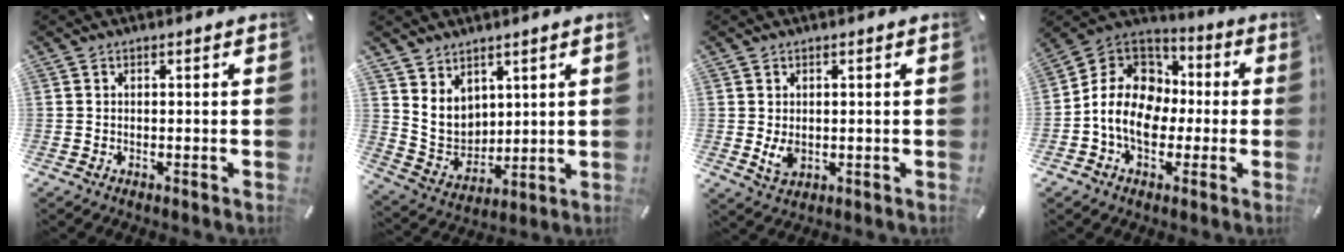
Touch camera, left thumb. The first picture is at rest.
{"total": 8.6, "force": [4.7, 6.9, 1.9], "torque": [-0.059, -0.038, 0.096]}
{"total": 3.5, "force": [-0.1, 2.4, 2.6], "torque": [-0.068, -0.005, -0.004]}
{"total": 13.9, "force": [-3.1, 11.4, 7.4], "torque": [-0.171, 0.024, -0.058]}